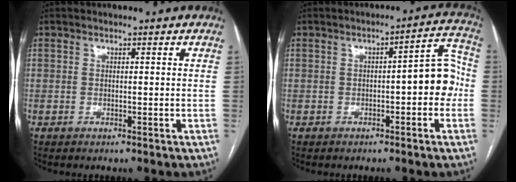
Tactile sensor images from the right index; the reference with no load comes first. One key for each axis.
{"total": 7.3, "fx": -1.1, "fy": 2.1, "fz": 6.9, "tx": -0.076, "ty": 0.037, "tz": -0.015}